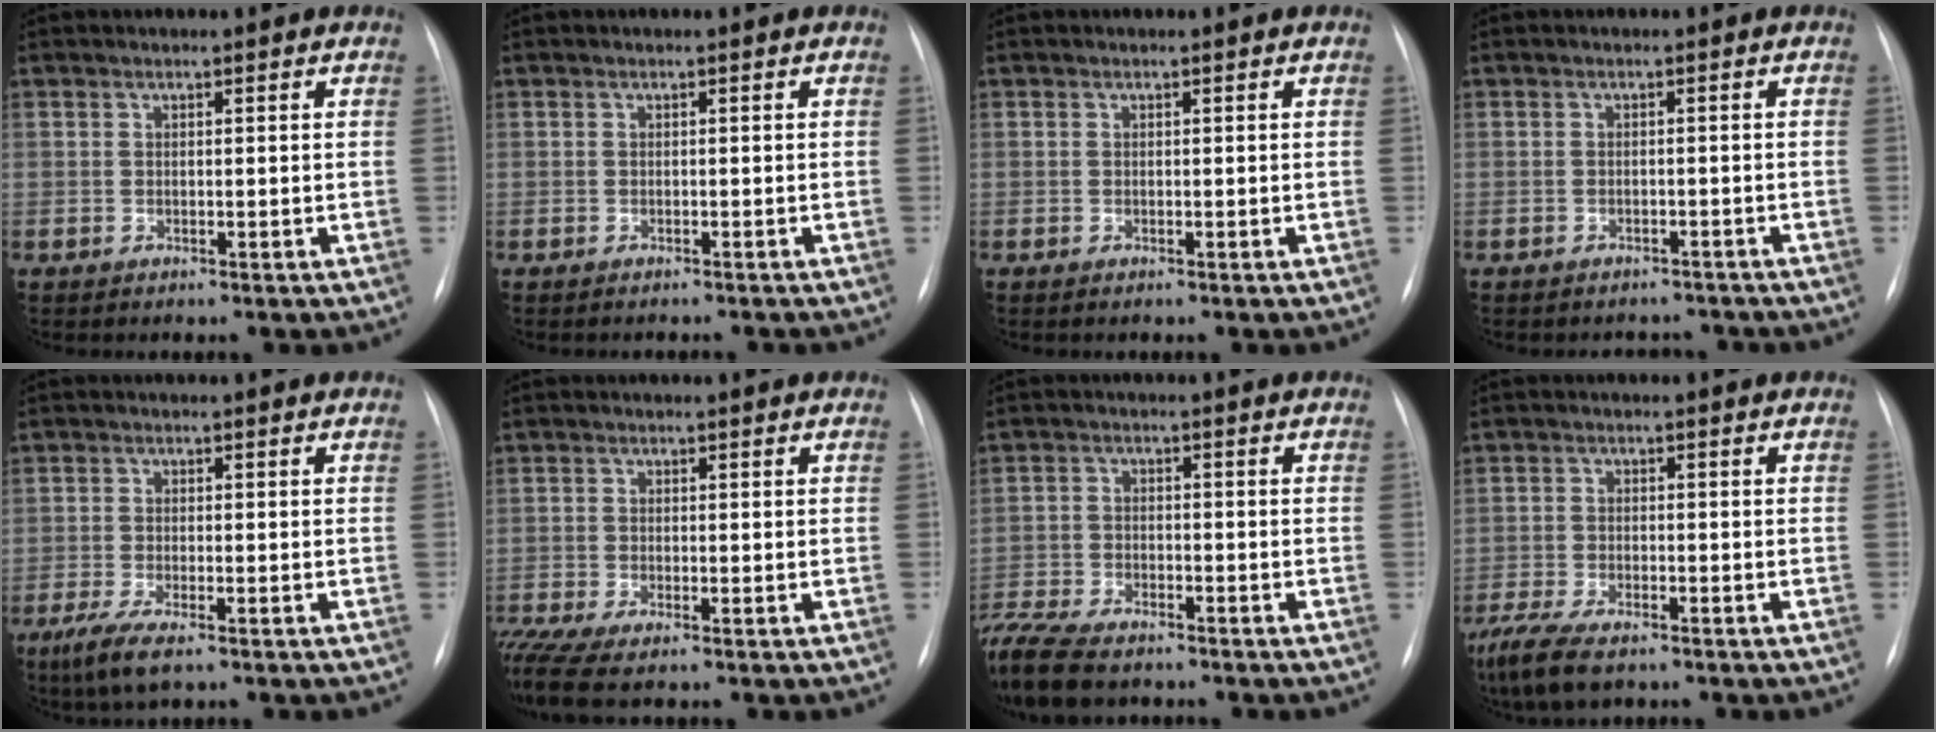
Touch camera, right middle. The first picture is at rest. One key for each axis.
{"total": 3.1, "fx": -2.9, "fy": 0.4, "fz": 0.9, "tx": -0.015, "ty": -0.005, "tz": -0.033}
{"total": 0.0}
{"total": 4.3, "fx": -3.9, "fy": 1.7, "fz": 0.0, "tx": 0.003, "ty": 0.005, "tz": -0.043}
{"total": 4.8, "fx": -3.0, "fy": 0.8, "fz": 3.7, "tx": -0.084, "ty": -0.018, "tz": -0.051}
{"total": 5.0, "fx": -3.7, "fy": 0.5, "fz": 3.3, "tx": -0.073, "ty": -0.012, "tz": -0.069}
{"total": 13.0, "fx": -10.7, "fy": 3.9, "fz": 6.3, "tx": -0.155, "ty": -0.019, "tz": -0.178}
{"total": 8.7, "fx": -6.5, "fy": 2.6, "fz": 5.2, "tx": -0.102, "ty": -0.022, "tz": -0.108}